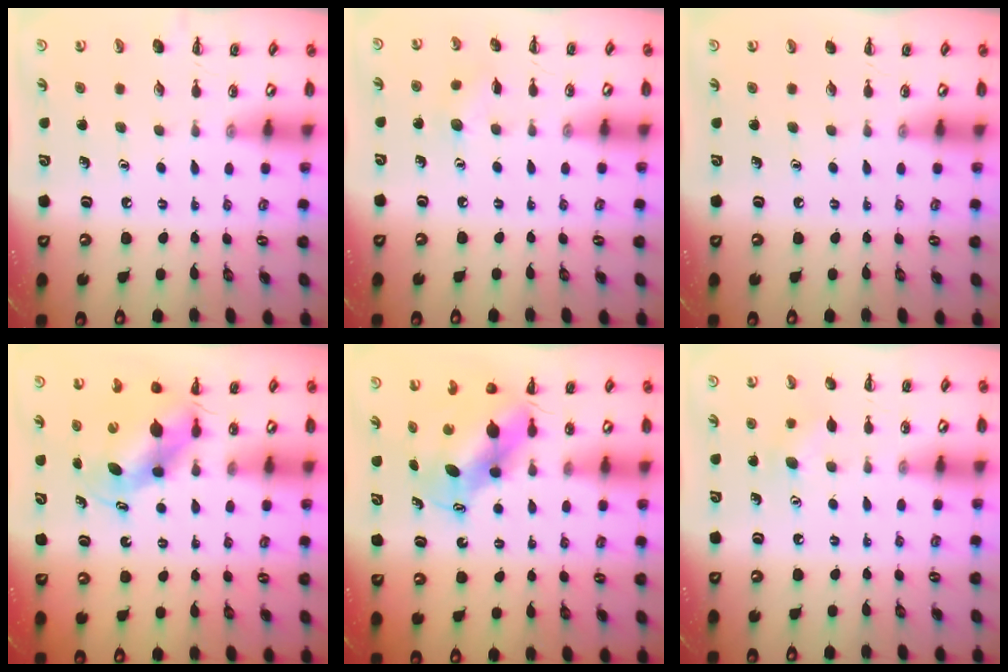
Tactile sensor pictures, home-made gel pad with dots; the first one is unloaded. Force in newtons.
{"total": 5.5, "press": 5.3, "slide": 1.1}
{"total": 0.0}
{"total": 5.3, "press": 5.2, "slide": 1.0}
{"total": 6.6, "press": 6.5, "slide": 1.3}
{"total": 6.1, "press": 5.9, "slide": 1.3}